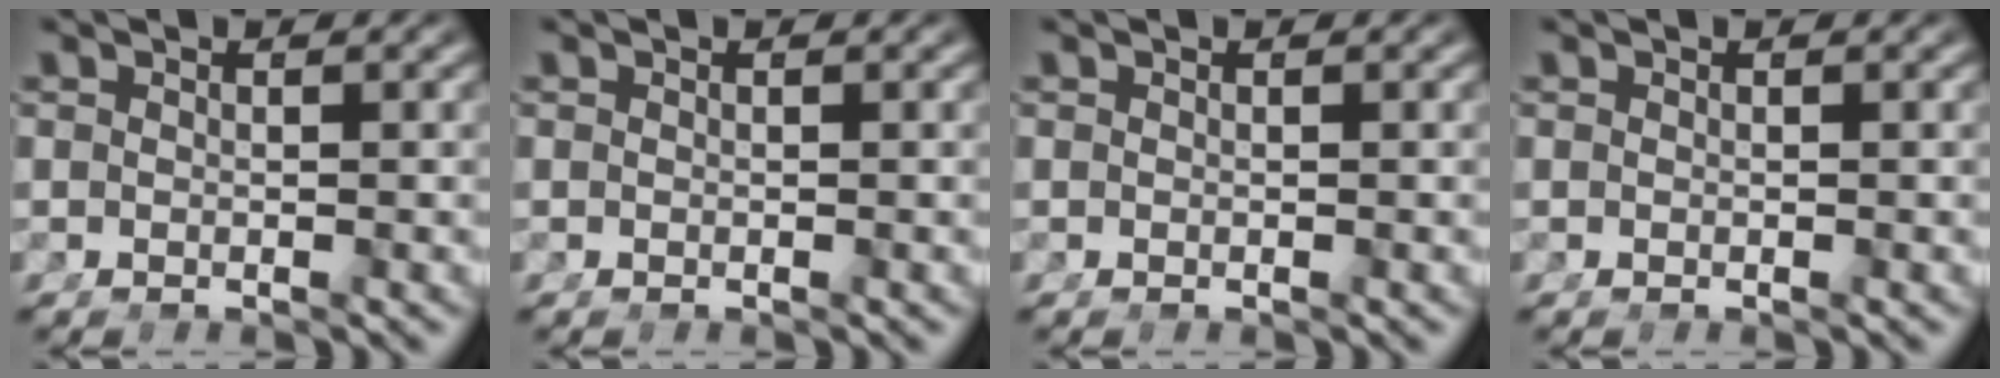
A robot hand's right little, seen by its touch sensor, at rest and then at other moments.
{"total": 0.0}
{"total": 0.0}
{"total": 0.0}